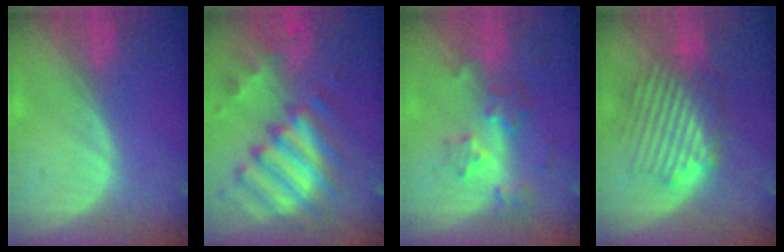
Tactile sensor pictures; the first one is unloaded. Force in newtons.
{"total": 11.9, "press": 10.3, "slide": 5.9}
{"total": 6.1, "press": 5.4, "slide": 2.9}
{"total": 8.7, "press": 8.4, "slide": 2.1}